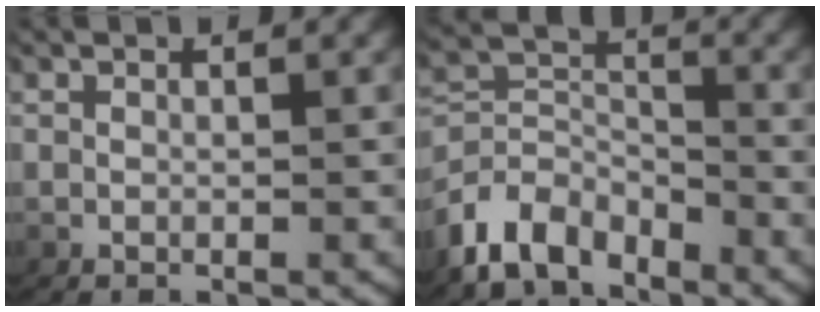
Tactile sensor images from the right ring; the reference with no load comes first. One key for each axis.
{"total": 7.6, "fx": -4.2, "fy": 5.5, "fz": 3.1, "tx": -0.064, "ty": -0.039, "tz": -0.066}